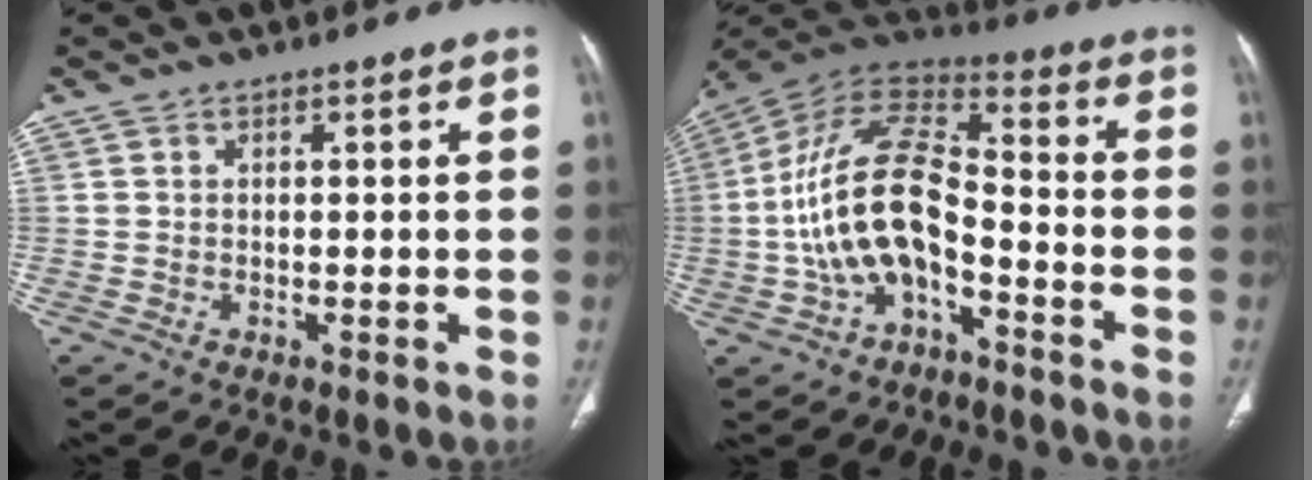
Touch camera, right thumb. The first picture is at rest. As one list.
[{"total": 17.5, "force": [-4.8, 9.2, 14.1], "torque": [-0.260, 0.064, -0.090]}]